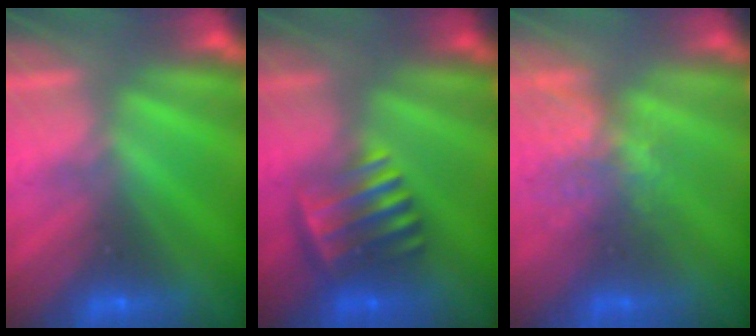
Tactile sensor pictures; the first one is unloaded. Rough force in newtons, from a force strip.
{"total": 3.7}
{"total": 3.6}